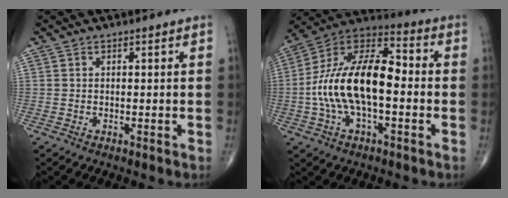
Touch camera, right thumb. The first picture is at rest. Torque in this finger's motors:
{"motor_torque": [0.52, 0.50, 1.77, -0.28, 0.54]}